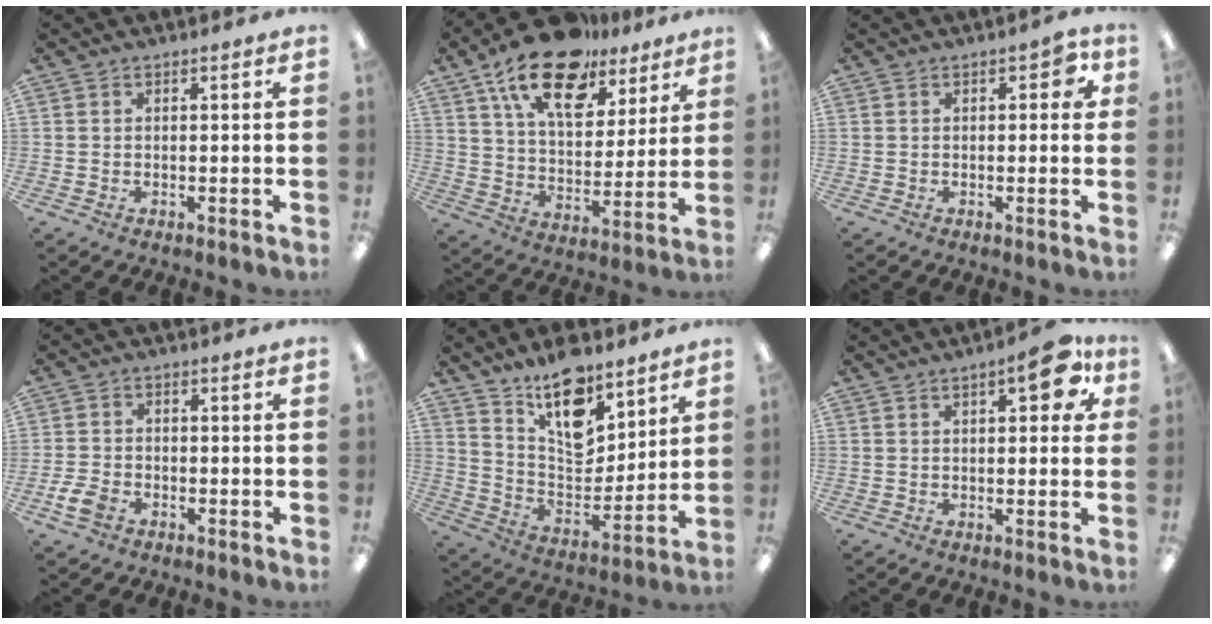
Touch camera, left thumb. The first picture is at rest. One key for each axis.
{"total": 19.5, "fx": 12.8, "fy": 9.8, "fz": 11.0, "tx": -0.186, "ty": -0.067, "tz": 0.225}
{"total": 4.3, "fx": 1.2, "fy": 2.2, "fz": 3.4, "tx": -0.043, "ty": 0.002, "tz": 0.016}
{"total": 4.3, "fx": -2.5, "fy": 2.6, "fz": 2.2, "tx": -0.052, "ty": 0.008, "tz": -0.049}
{"total": 16.2, "fx": 12.0, "fy": 7.6, "fz": 7.9, "tx": -0.129, "ty": -0.080, "tz": 0.215}
{"total": 9.6, "fx": 3.8, "fy": 3.7, "fz": 8.0, "tx": -0.105, "ty": -0.005, "tz": 0.059}